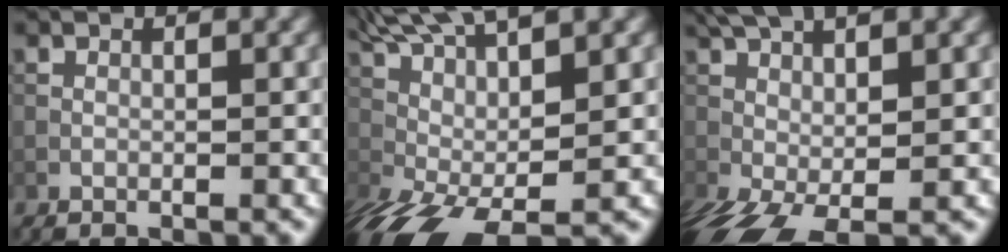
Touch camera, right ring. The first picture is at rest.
{"total": 12.5, "force": [2.2, 4.3, 11.6], "torque": [-0.228, 0.005, 0.070]}
{"total": 8.6, "force": [-0.6, 3.5, 7.8], "torque": [-0.162, -0.011, -0.009]}